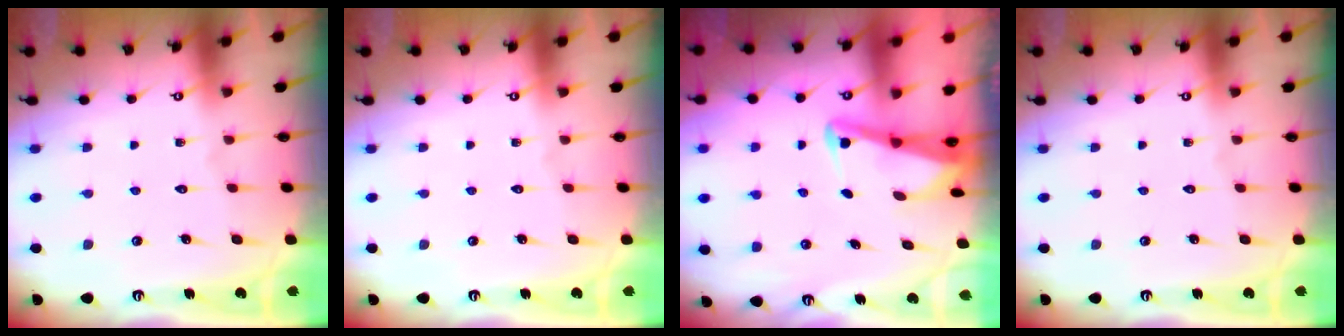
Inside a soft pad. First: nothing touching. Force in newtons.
{"total": 0.0}
{"total": 3.0, "press": 3.0, "slide": 0.3}
{"total": 0.0}